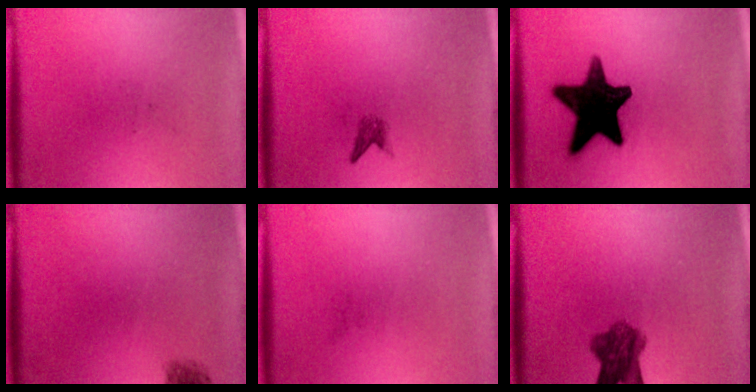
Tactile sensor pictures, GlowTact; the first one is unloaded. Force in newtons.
{"total": 1.3}
{"total": 16.9}
{"total": 1.8}
{"total": 0.0}
{"total": 6.6}